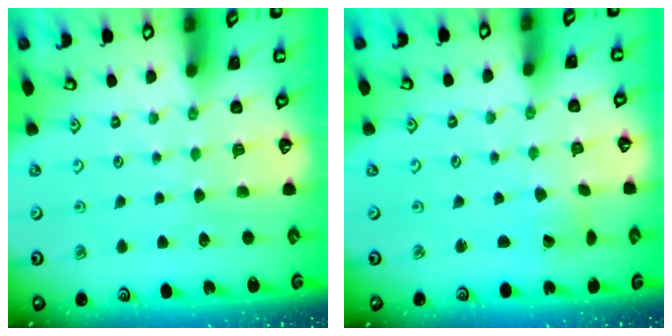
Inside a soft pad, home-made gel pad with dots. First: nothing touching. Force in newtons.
{"total": 1.6, "press": 1.6, "slide": 0.1}